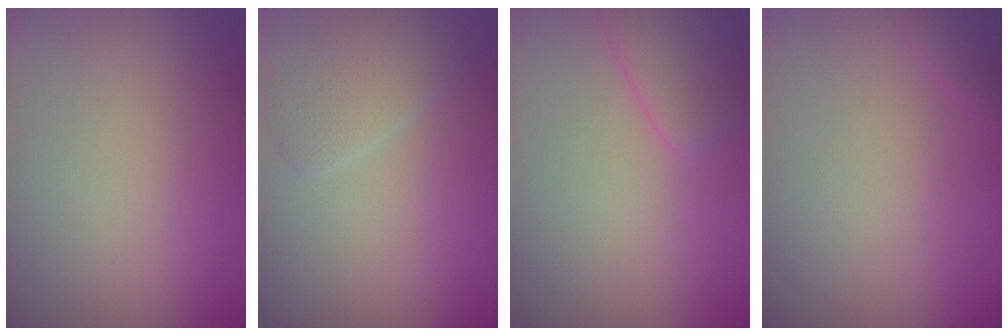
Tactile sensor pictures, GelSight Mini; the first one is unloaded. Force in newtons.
{"total": 2.9, "press": 2.8, "slide": 0.4}
{"total": 3.0, "press": 2.9, "slide": 0.3}
{"total": 1.3, "press": 1.3, "slide": 0.1}